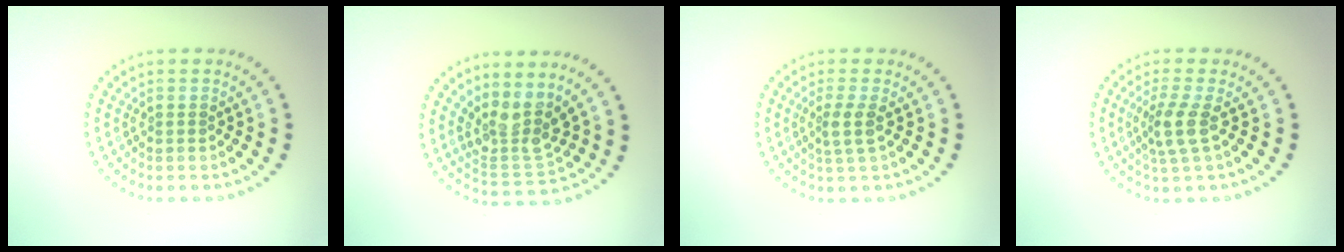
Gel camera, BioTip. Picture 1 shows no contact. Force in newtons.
{"total": 3.6, "press": 2.9, "slide": 2.1}
{"total": 1.9, "press": 1.5, "slide": 1.1}
{"total": 2.8, "press": 2.2, "slide": 1.8}